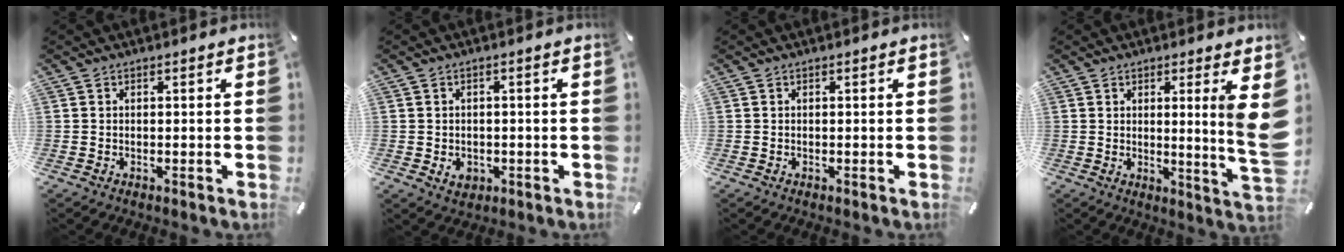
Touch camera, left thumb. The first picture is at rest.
{"total": 3.0, "force": [-0.7, 2.5, 1.5], "torque": [-0.033, 0.001, -0.014]}
{"total": 0.0}
{"total": 10.3, "force": [2.6, 0.1, 9.9], "torque": [-0.146, -0.030, 0.039]}